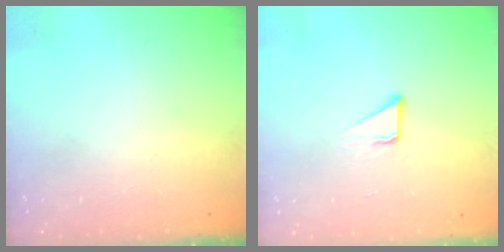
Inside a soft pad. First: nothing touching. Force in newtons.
{"total": 2.1, "press": 2.1, "slide": 0.0}